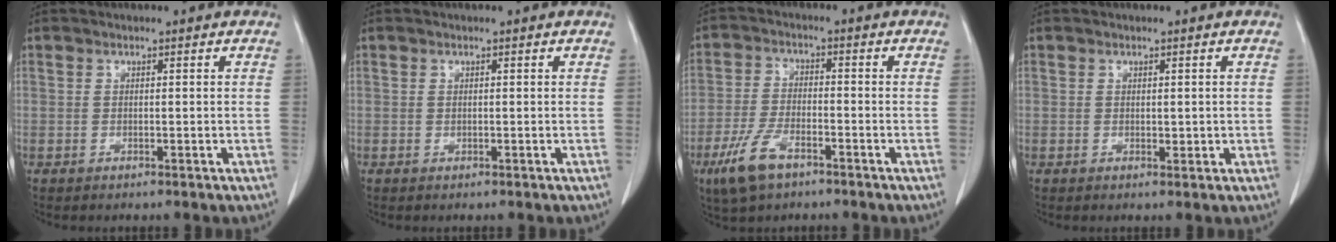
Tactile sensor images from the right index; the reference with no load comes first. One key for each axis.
{"total": 0.0}
{"total": 7.6, "fx": -4.6, "fy": 3.0, "fz": 5.2, "tx": -0.122, "ty": -0.010, "tz": -0.083}
{"total": 1.2, "fx": 0.0, "fy": 0.8, "fz": 0.9, "tx": -0.009, "ty": -0.001, "tz": 0.003}